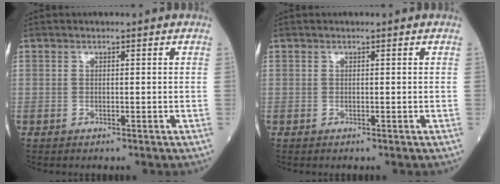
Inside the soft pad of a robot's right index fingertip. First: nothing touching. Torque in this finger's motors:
{"motor_torque": [0.00, 0.00, 0.00, 0.00]}